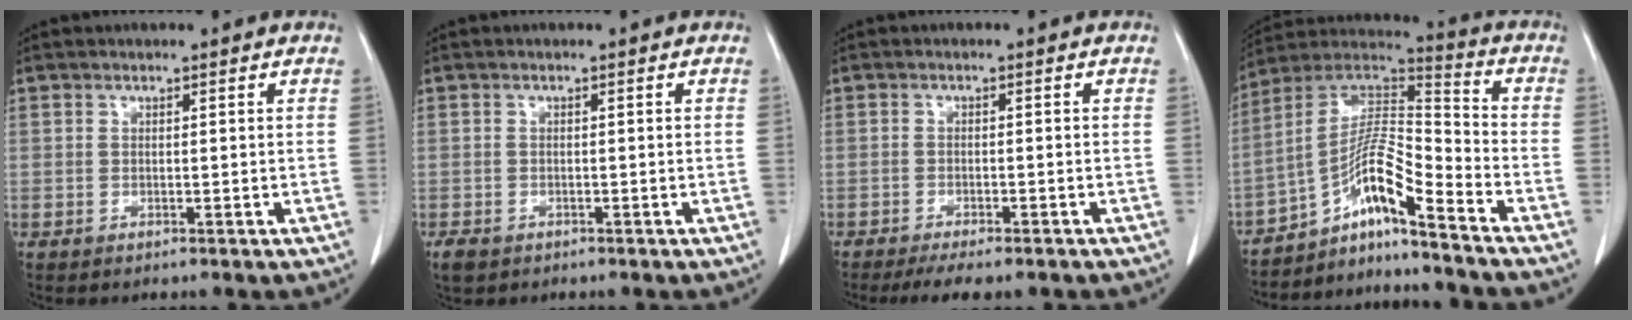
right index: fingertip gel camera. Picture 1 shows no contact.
{"total": 1.8, "force": [-1.2, 1.1, 0.8], "torque": [-0.021, -0.002, -0.015]}
{"total": 6.6, "force": [-5.4, 1.2, 3.6], "torque": [-0.043, -0.008, -0.078]}
{"total": 11.9, "force": [-7.8, 0.6, 8.9], "torque": [-0.166, 0.024, -0.140]}